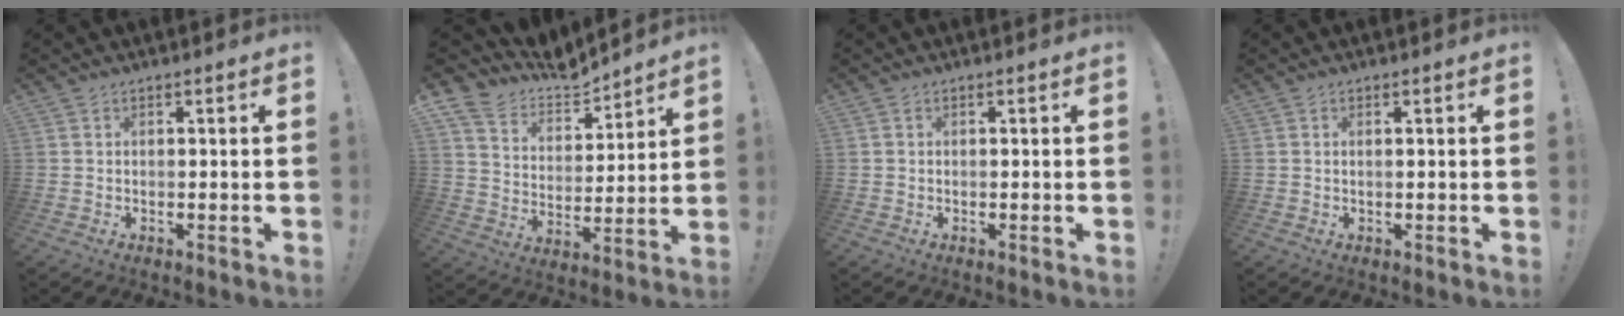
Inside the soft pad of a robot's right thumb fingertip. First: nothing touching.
{"total": 9.1, "force": [8.4, 3.5, 0.1], "torque": [-0.022, -0.084, 0.156]}
{"total": 0.0}
{"total": 0.7, "force": [0.3, -0.1, 0.6], "torque": [-0.012, -0.002, 0.005]}